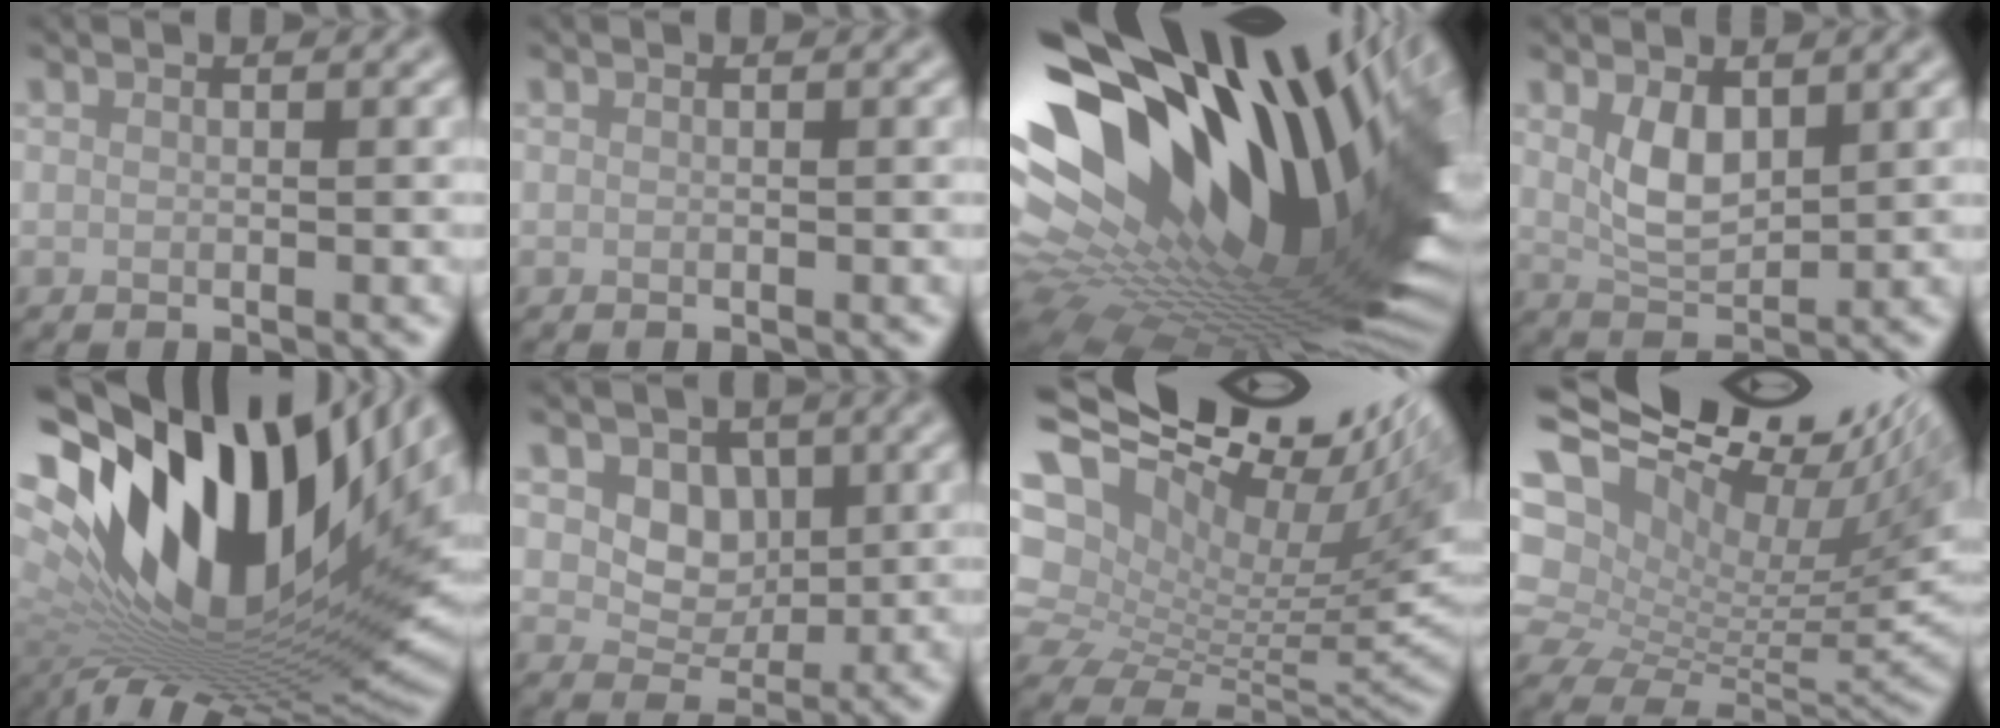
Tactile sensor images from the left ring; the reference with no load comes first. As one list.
[{"total": 0.0}, {"total": 20.8, "force": [6.3, 9.3, 17.6], "torque": [-0.310, -0.025, 0.135]}, {"total": 3.5, "force": [1.3, 1.8, 2.7], "torque": [-0.057, -0.005, 0.032]}, {"total": 19.2, "force": [5.7, 9.1, 15.9], "torque": [-0.274, 0.018, 0.098]}, {"total": 3.7, "force": [1.0, 2.9, 2.1], "torque": [-0.035, -0.006, 0.008]}, {"total": 16.8, "force": [6.9, 9.4, 12.2], "torque": [-0.225, 0.051, 0.164]}, {"total": 15.3, "force": [6.9, 7.9, 11.2], "torque": [-0.212, 0.055, 0.157]}]